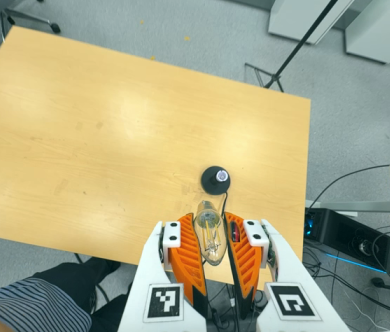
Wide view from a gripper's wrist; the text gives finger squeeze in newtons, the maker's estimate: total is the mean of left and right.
{"total": 21.2, "left": 25.0, "right": 17.5}